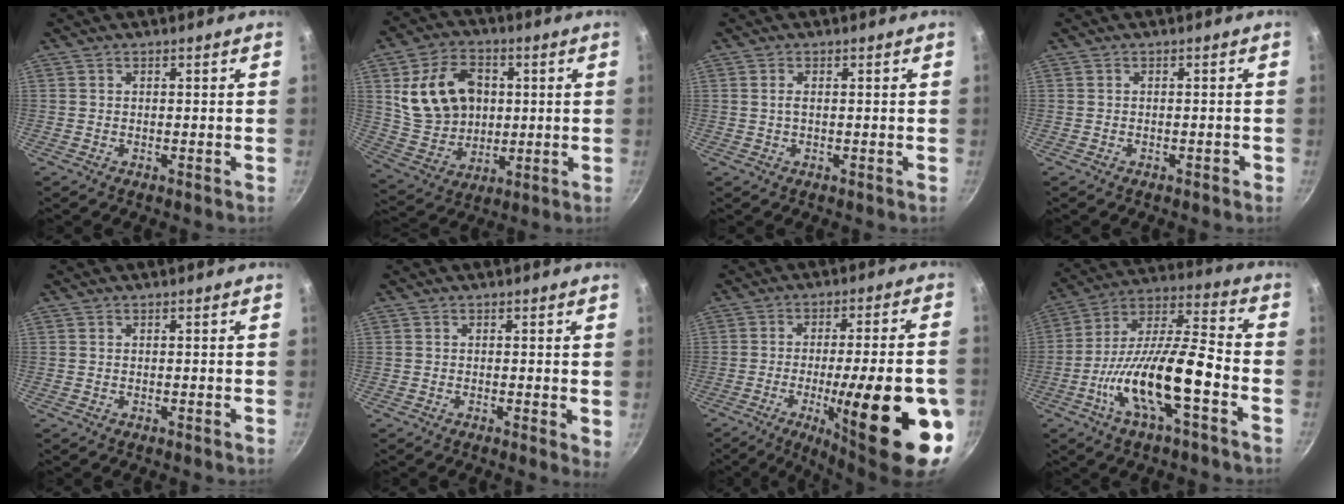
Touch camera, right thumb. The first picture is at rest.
{"total": 16.4, "force": [3.1, 12.3, 10.3], "torque": [-0.165, -0.002, 0.067]}
{"total": 1.2, "force": [0.1, 0.5, 1.1], "torque": [-0.023, 0.002, 0.002]}
{"total": 0.7, "force": [-0.5, 0.4, 0.4], "torque": [-0.006, 0.008, -0.002]}
{"total": 0.0}
{"total": 2.0, "force": [0.1, 0.7, 1.9], "torque": [-0.023, -0.006, -0.002]}
{"total": 24.4, "force": [-7.7, 5.9, 22.4], "torque": [-0.299, 0.016, -0.100]}
{"total": 18.0, "force": [-6.5, 5.3, 16.0], "torque": [-0.282, 0.044, -0.127]}